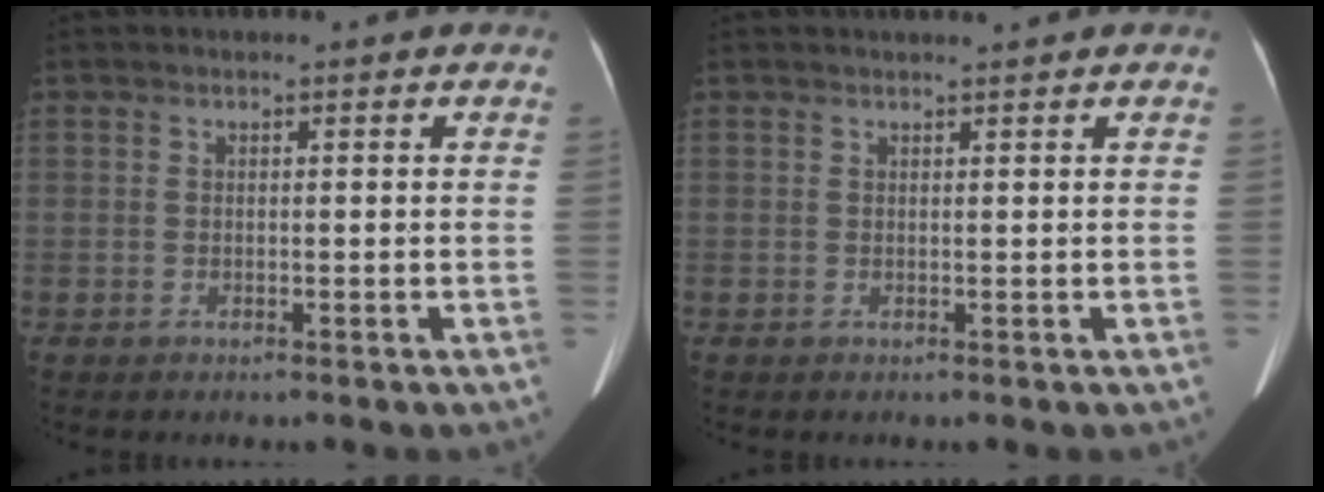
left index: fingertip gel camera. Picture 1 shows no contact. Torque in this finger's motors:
{"motor_torque": [0.36, -0.21, -0.02, 0.03]}